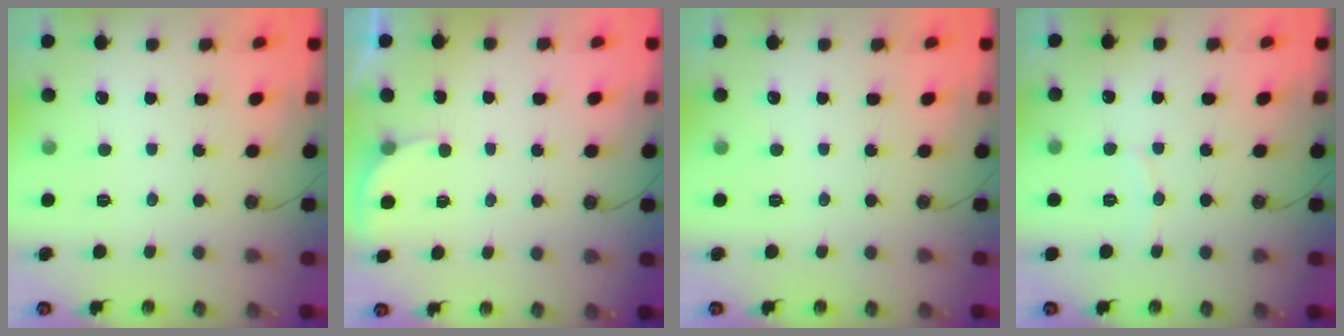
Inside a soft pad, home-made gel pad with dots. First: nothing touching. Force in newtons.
{"total": 1.9, "press": 1.9, "slide": 0.2}
{"total": 0.0}
{"total": 5.1, "press": 5.0, "slide": 0.5}